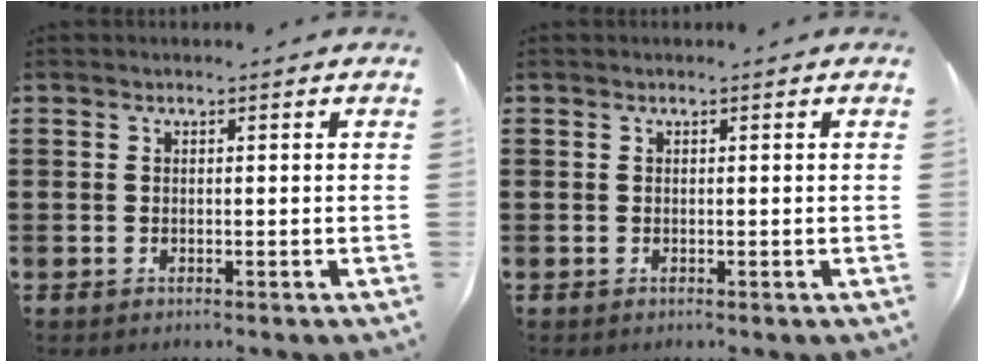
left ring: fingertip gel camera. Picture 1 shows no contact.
{"total": 0.0}